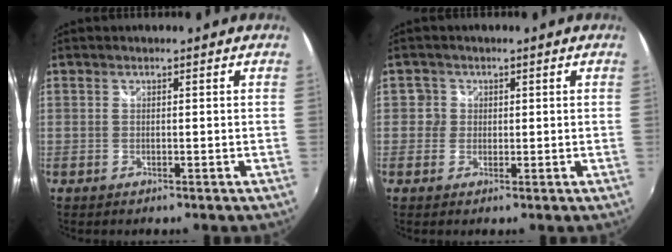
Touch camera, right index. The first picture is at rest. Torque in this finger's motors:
{"motor_torque": [-0.01, 0.00, -0.03, 0.00]}